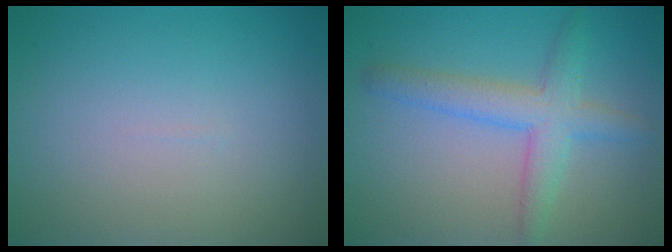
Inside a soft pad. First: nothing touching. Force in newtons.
{"total": 4.0, "press": 3.9, "slide": 0.2}